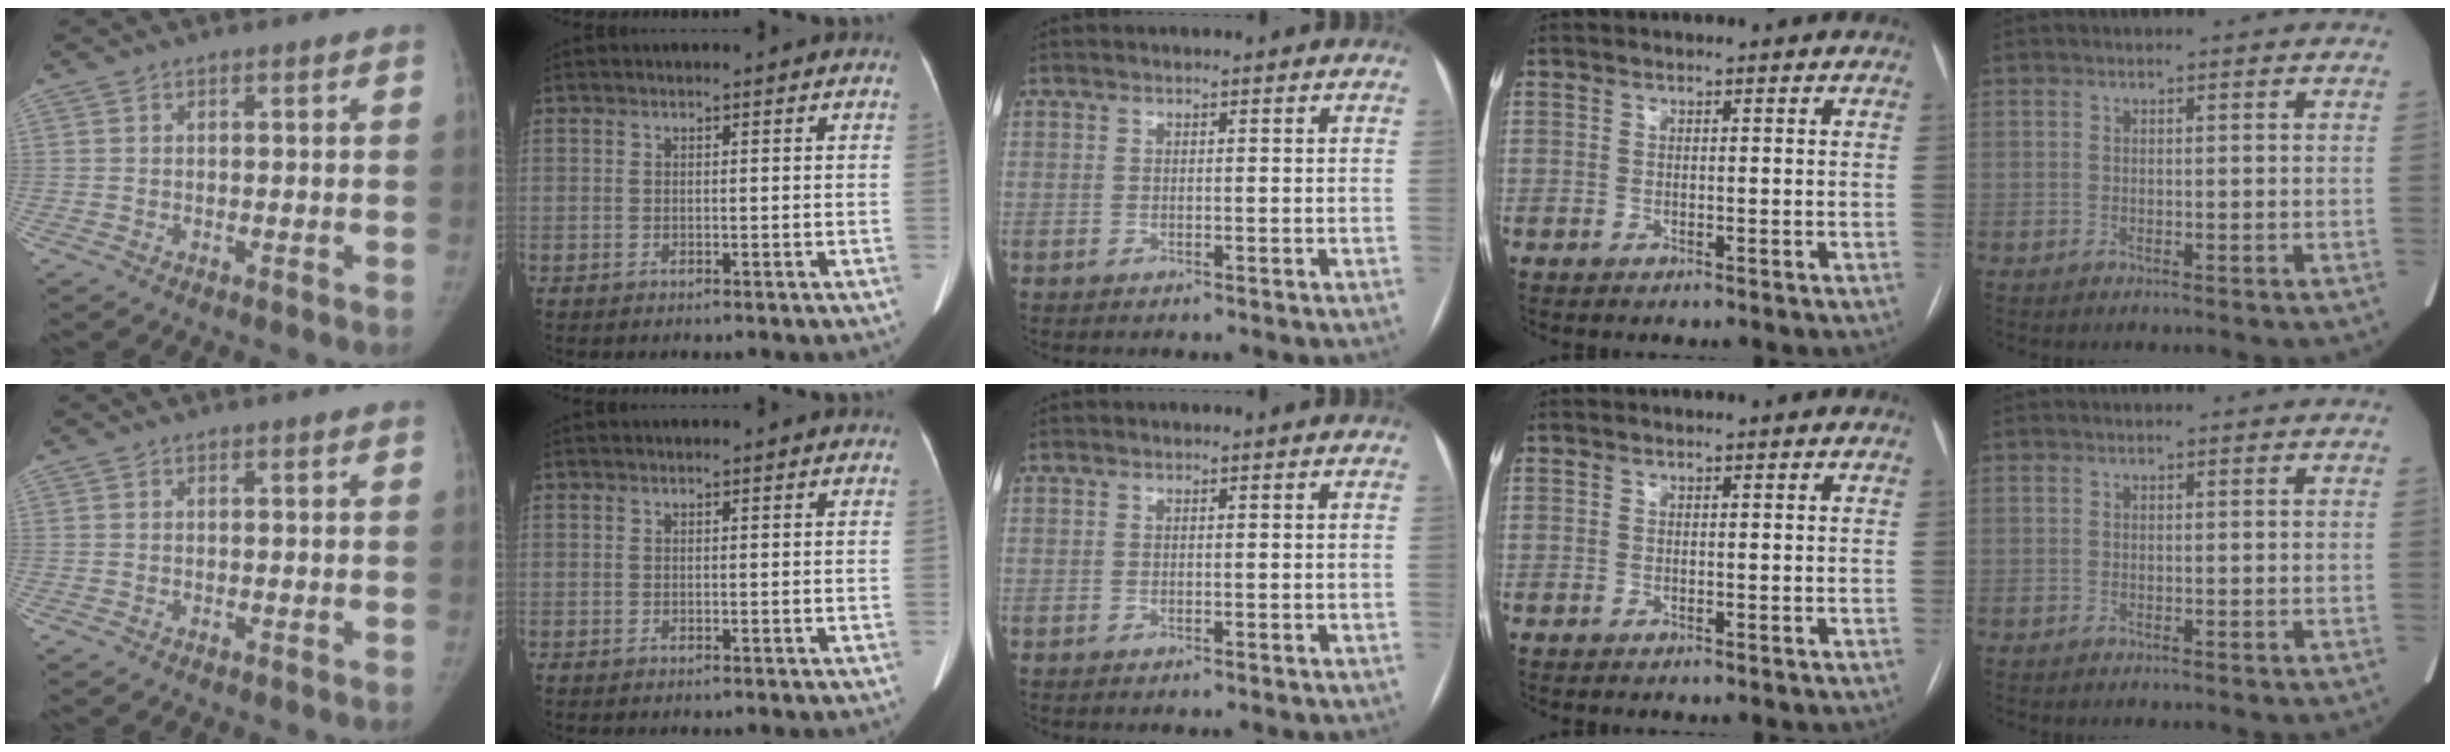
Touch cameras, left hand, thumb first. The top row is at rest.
{}